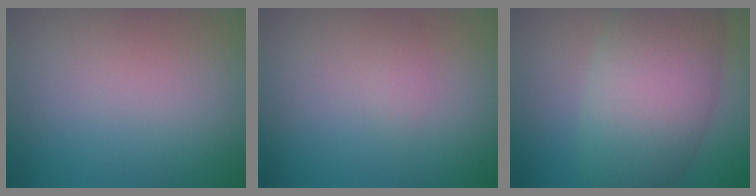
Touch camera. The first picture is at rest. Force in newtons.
{"total": 0.7, "press": 0.7, "slide": 0.0}
{"total": 10.1, "press": 10.1, "slide": 0.7}